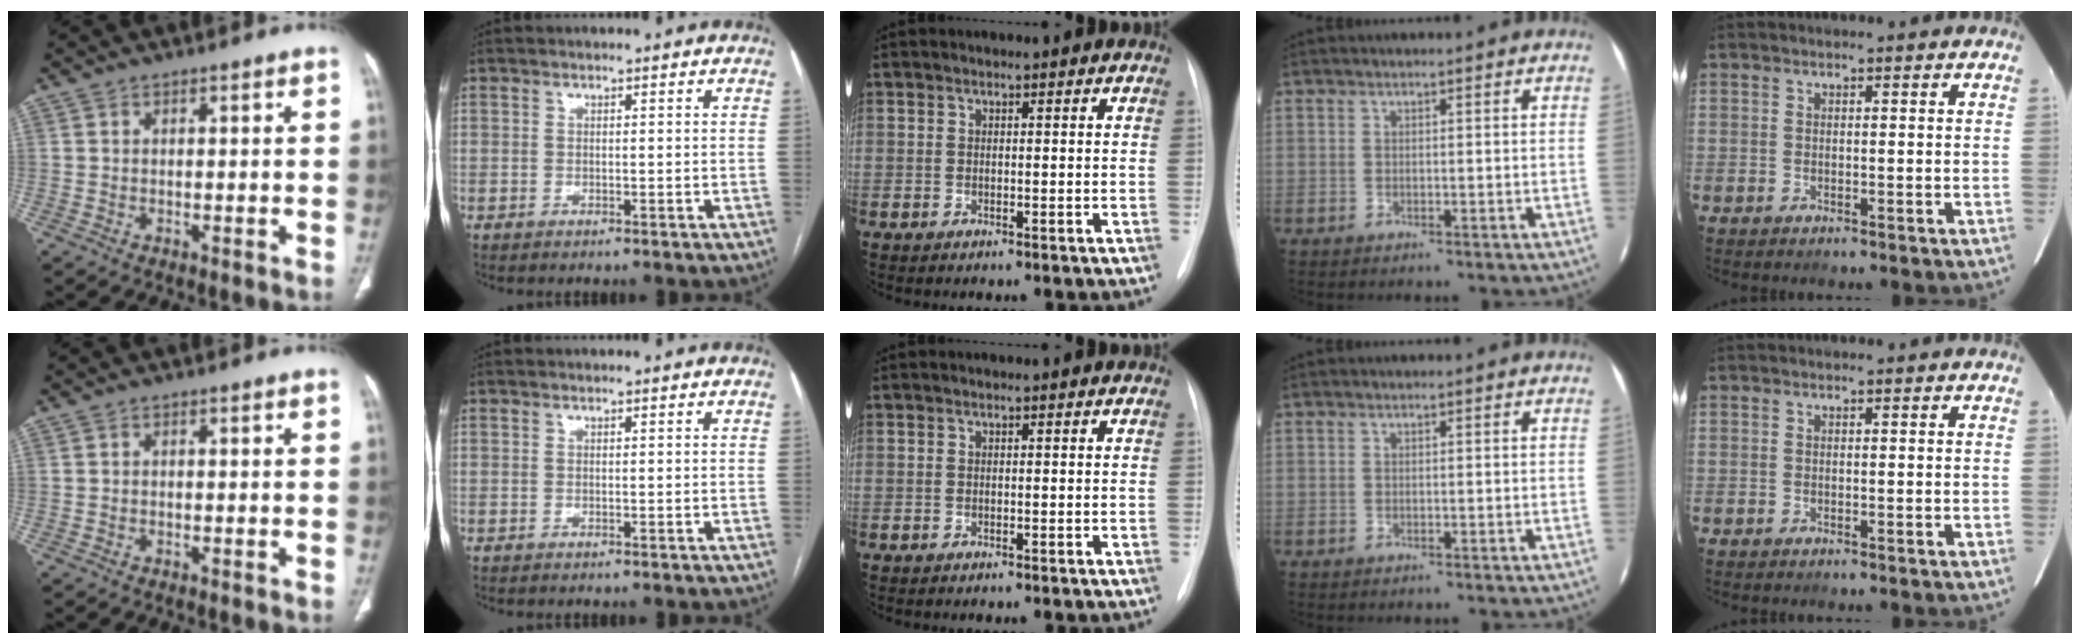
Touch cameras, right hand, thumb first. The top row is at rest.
{}